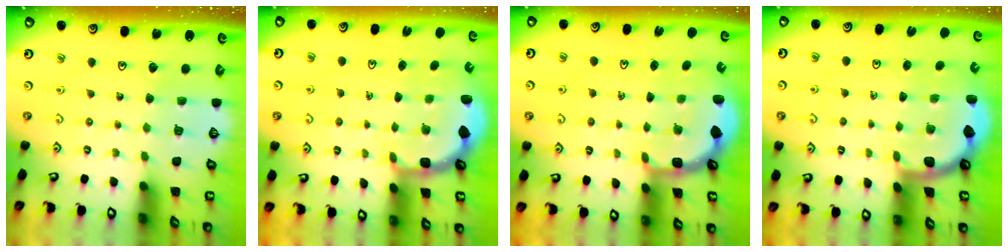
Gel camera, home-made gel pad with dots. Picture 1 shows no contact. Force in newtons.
{"total": 2.7, "press": 2.1, "slide": 1.7}
{"total": 2.7, "press": 2.1, "slide": 1.7}
{"total": 1.6, "press": 1.6, "slide": 0.0}